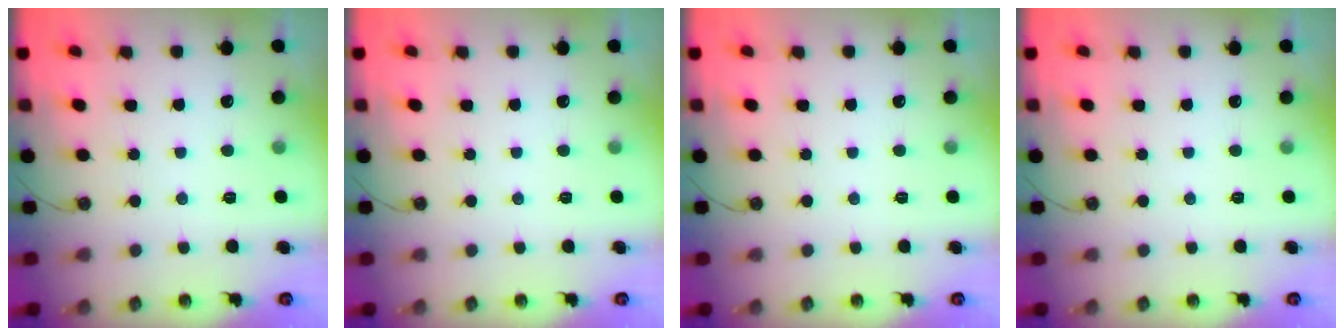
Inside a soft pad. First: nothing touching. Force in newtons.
{"total": 0.0}
{"total": 0.0}
{"total": 0.0}